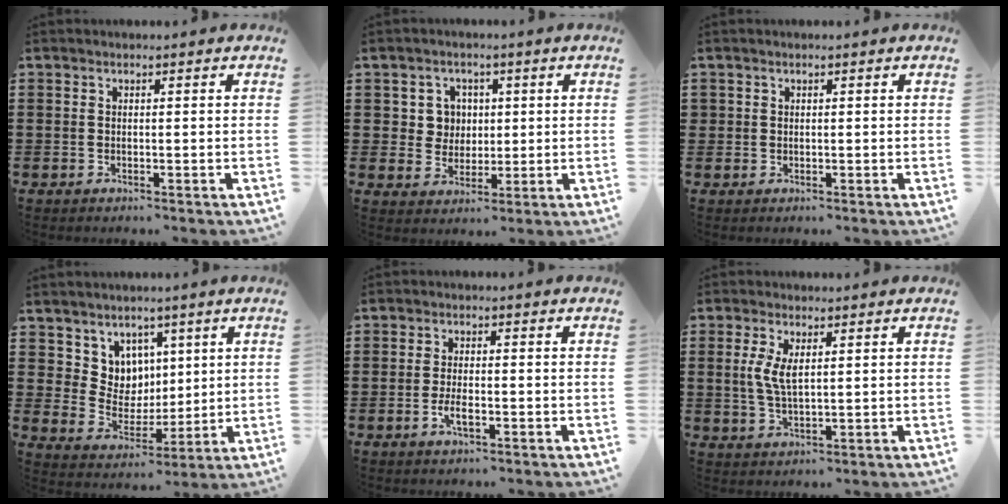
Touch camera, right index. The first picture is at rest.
{"total": 4.9, "force": [1.1, 4.6, 1.4], "torque": [-0.049, 0.015, 0.018]}
{"total": 0.9, "force": [0.3, 0.8, 0.1], "torque": [-0.003, 0.004, 0.006]}
{"total": 7.1, "force": [4.0, 5.9, 0.4], "torque": [-0.052, -0.017, 0.081]}
{"total": 2.9, "force": [-1.1, 0.8, 2.5], "torque": [-0.051, -0.003, -0.021]}
{"total": 4.6, "force": [1.1, 1.8, 4.0], "torque": [-0.092, 0.002, 0.015]}